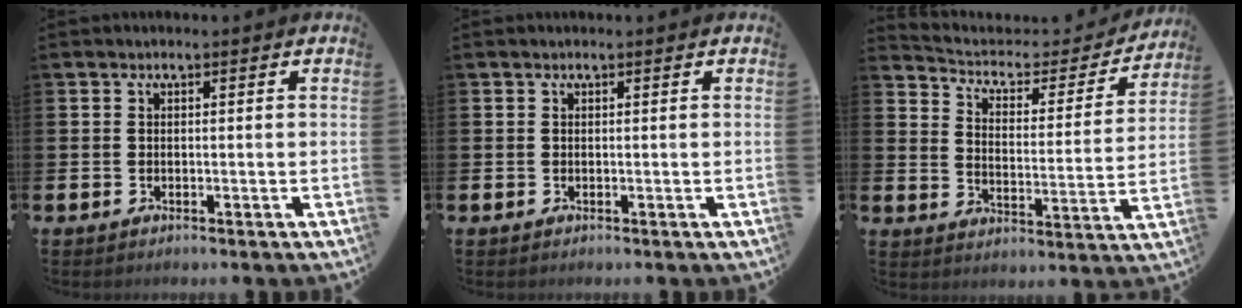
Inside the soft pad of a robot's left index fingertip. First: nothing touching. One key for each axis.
{"total": 0.0}
{"total": 4.9, "fx": 4.1, "fy": 2.4, "fz": 1.3, "tx": -0.050, "ty": -0.033, "tz": 0.060}